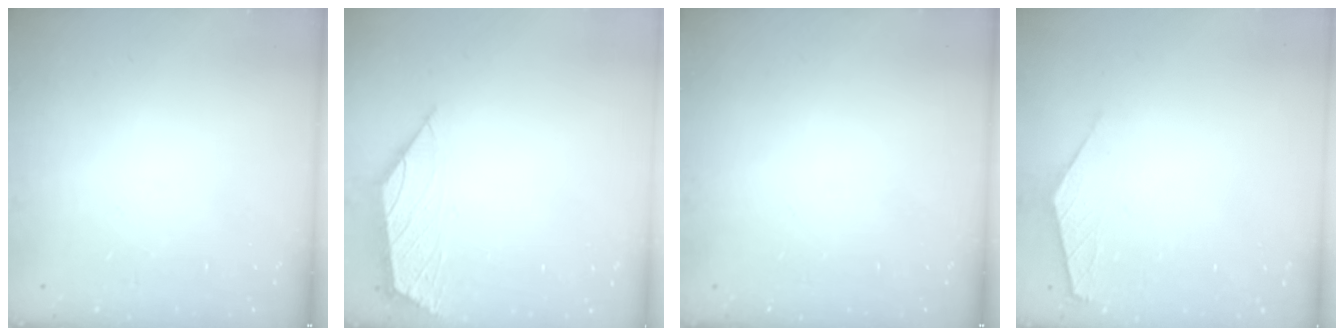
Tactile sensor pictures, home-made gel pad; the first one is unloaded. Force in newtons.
{"total": 2.1, "press": 2.0, "slide": 0.5}
{"total": 0.0}
{"total": 1.3, "press": 1.3, "slide": 0.3}